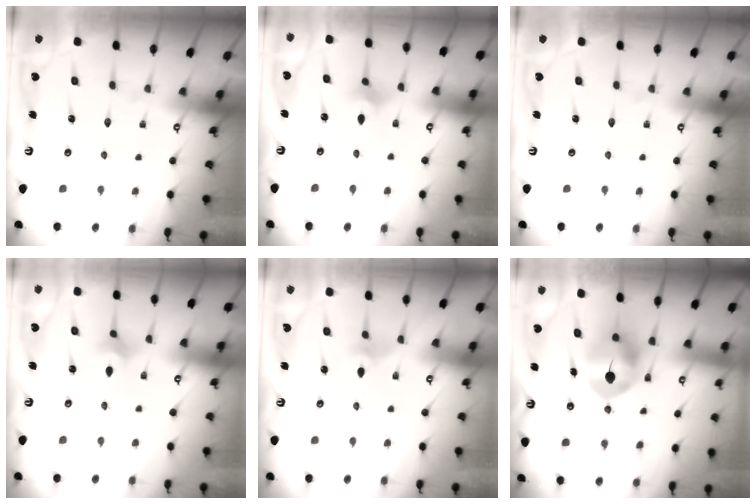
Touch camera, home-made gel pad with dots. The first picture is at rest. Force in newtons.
{"total": 1.9, "press": 1.8, "slide": 0.5}
{"total": 0.0}
{"total": 2.9, "press": 2.9, "slide": 0.5}
{"total": 2.6, "press": 2.6, "slide": 0.6}
{"total": 8.7, "press": 8.6, "slide": 1.4}